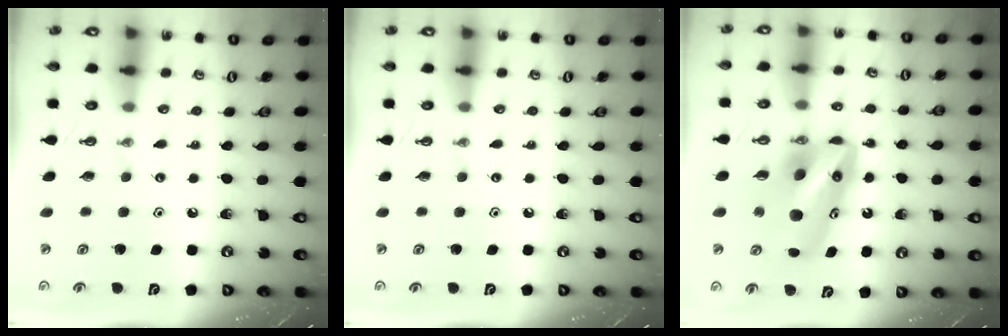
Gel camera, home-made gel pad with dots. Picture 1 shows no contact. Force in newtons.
{"total": 0.0}
{"total": 10.9, "press": 10.8, "slide": 1.6}